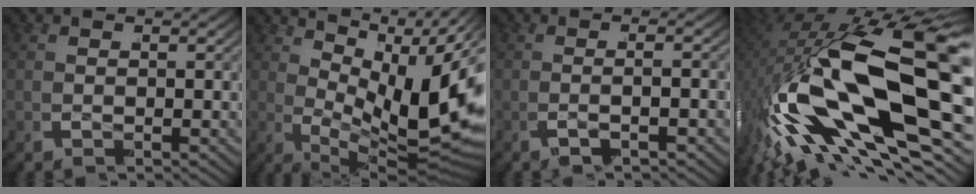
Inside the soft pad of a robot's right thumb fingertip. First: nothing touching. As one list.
[{"total": 16.2, "force": [-1.4, 9.2, 13.3], "torque": [-0.235, -0.033, 0.002]}, {"total": 1.9, "force": [-1.3, 0.2, 1.4], "torque": [-0.040, 0.009, -0.029]}, {"total": 19.5, "force": [-2.1, 8.7, 17.3], "torque": [-0.361, -0.021, -0.014]}]